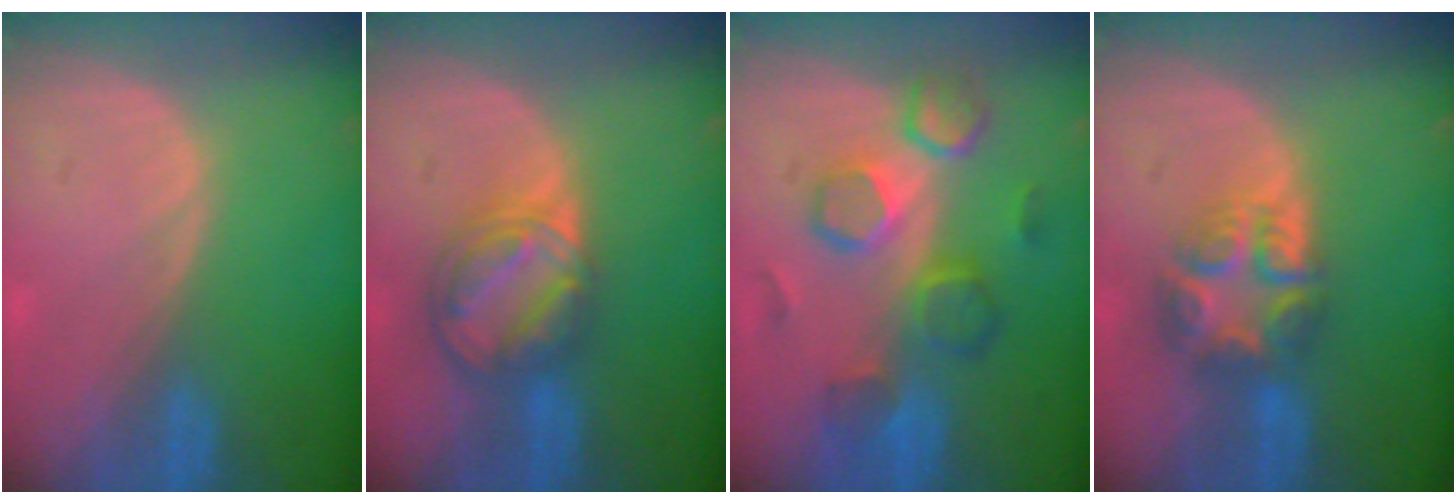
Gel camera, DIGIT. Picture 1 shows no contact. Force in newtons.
{"total": 8.1, "press": 7.0, "slide": 4.2}
{"total": 8.4, "press": 8.3, "slide": 1.3}
{"total": 7.6, "press": 6.7, "slide": 3.7}